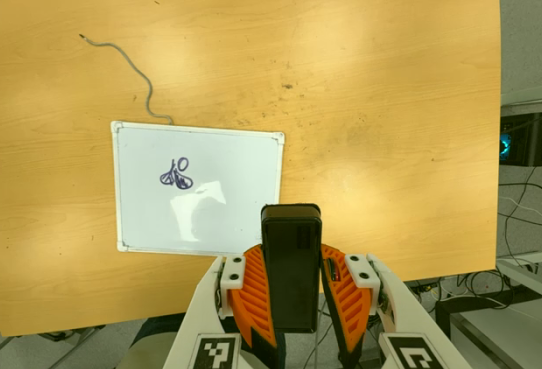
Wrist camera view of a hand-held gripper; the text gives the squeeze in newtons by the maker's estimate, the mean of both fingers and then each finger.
{"total": 10.3, "left": 8.4, "right": 12.2}